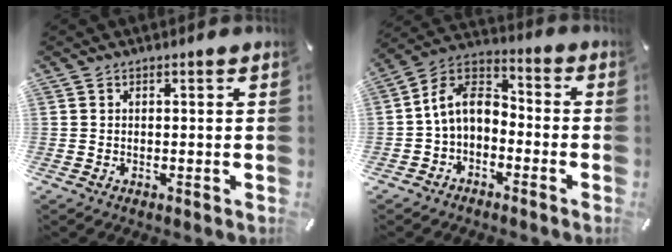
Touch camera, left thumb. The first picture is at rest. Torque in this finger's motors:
{"motor_torque": [1.13, 1.53, 0.49, 0.34, 0.33]}